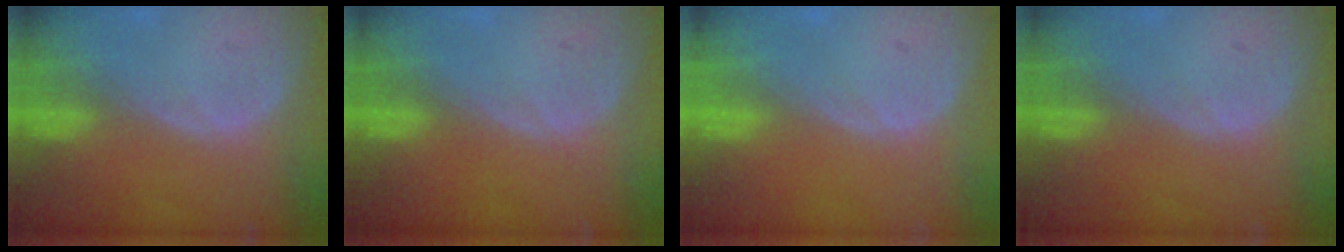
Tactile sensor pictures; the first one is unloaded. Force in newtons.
{"total": 0.0}
{"total": 0.0}
{"total": 0.0}